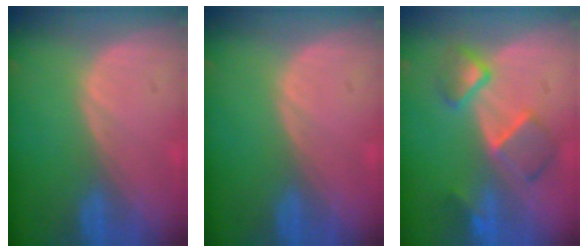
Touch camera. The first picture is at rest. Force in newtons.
{"total": 0.0}
{"total": 6.6, "press": 6.6, "slide": 1.1}